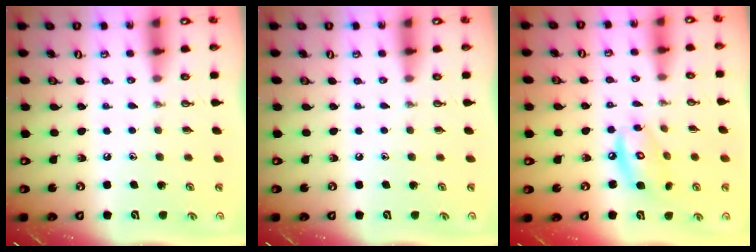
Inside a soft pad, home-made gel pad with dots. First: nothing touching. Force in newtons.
{"total": 0.0}
{"total": 10.0, "press": 10.0, "slide": 0.7}